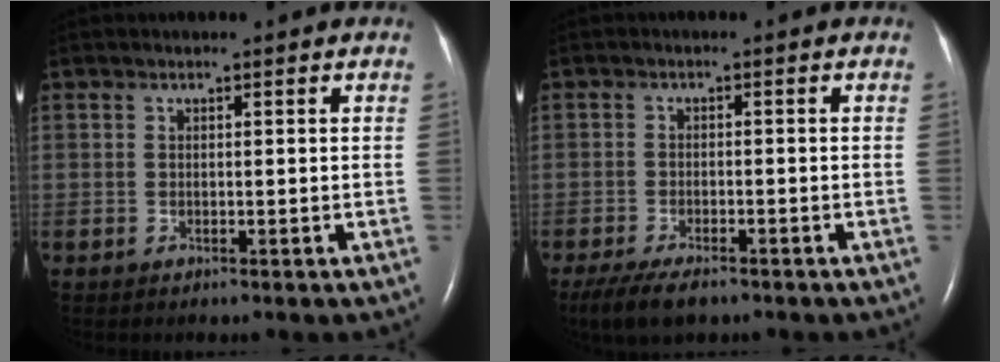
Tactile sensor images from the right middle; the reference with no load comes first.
{"total": 6.0, "force": [-4.5, 1.8, 3.6], "torque": [-0.064, -0.011, -0.074]}